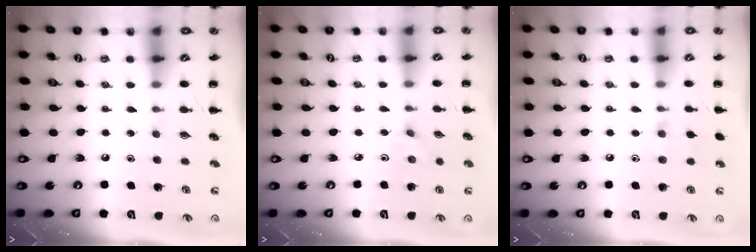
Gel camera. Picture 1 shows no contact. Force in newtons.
{"total": 2.0, "press": 1.9, "slide": 0.7}
{"total": 5.2, "press": 4.8, "slide": 1.8}